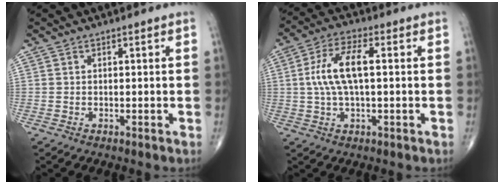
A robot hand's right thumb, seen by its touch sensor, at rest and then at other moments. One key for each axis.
{"total": 9.6, "fx": 0.9, "fy": 3.8, "fz": 8.8, "tx": -0.187, "ty": 0.020, "tz": 0.015}